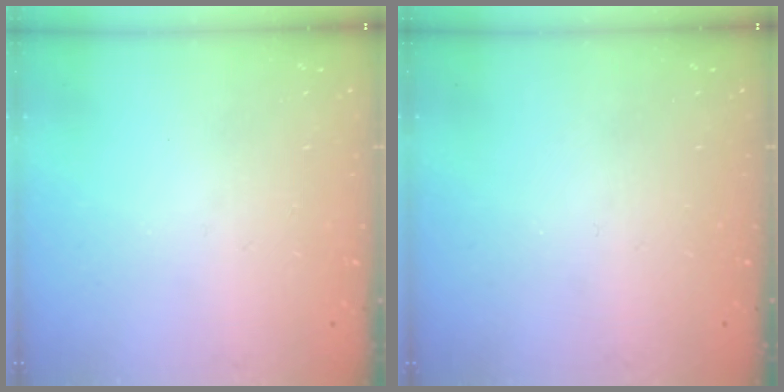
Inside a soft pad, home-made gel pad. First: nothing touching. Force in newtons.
{"total": 0.0}